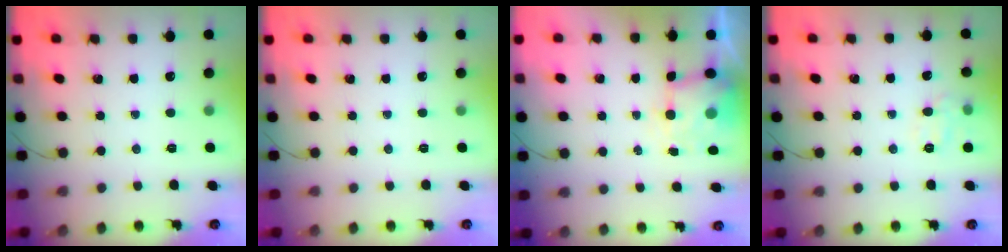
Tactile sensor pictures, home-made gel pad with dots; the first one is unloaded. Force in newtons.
{"total": 0.0}
{"total": 3.6, "press": 3.5, "slide": 0.9}
{"total": 7.4, "press": 7.3, "slide": 1.2}